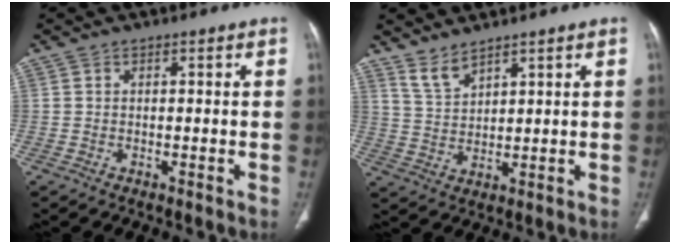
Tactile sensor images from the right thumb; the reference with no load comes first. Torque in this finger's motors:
{"motor_torque": [0.09, 0.25, 0.88, 0.37, 0.07]}